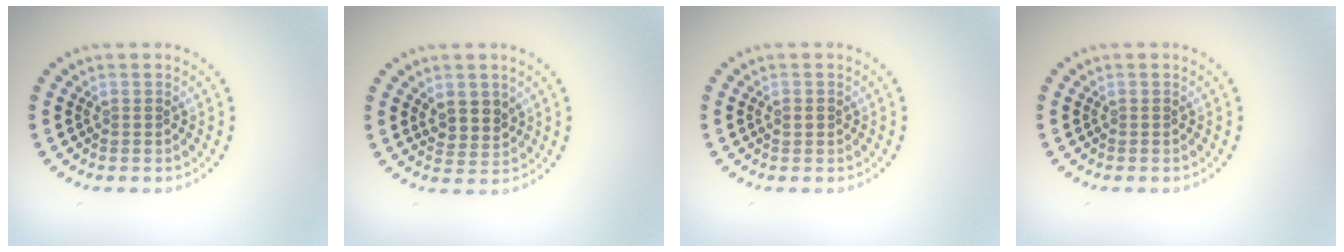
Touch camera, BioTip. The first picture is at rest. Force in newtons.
{"total": 2.4, "press": 2.2, "slide": 1.0}
{"total": 0.9, "press": 0.9, "slide": 0.1}
{"total": 0.0}